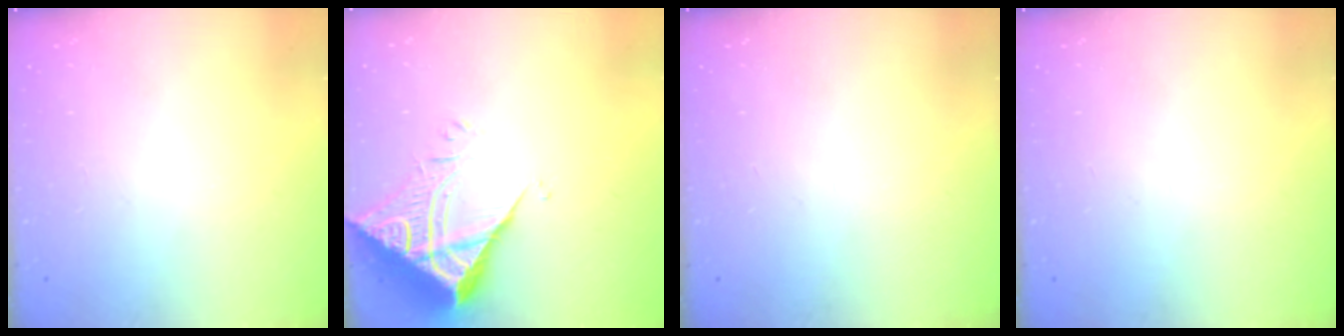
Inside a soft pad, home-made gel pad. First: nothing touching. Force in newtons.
{"total": 9.0, "press": 8.9, "slide": 0.8}
{"total": 0.0}
{"total": 0.0}